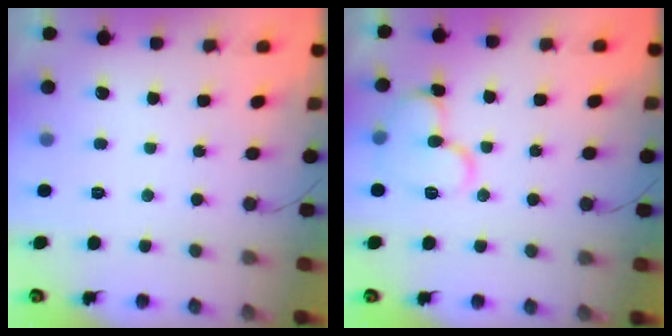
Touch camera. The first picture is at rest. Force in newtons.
{"total": 11.7, "press": 11.7, "slide": 1.0}